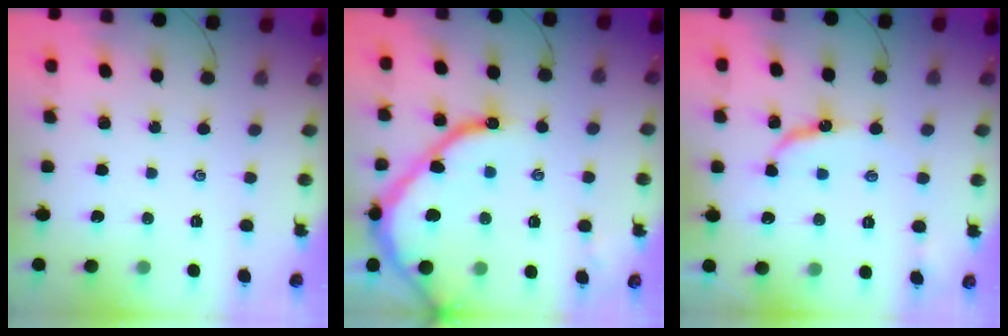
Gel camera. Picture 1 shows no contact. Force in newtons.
{"total": 16.8, "press": 16.7, "slide": 1.4}
{"total": 8.7, "press": 8.6, "slide": 0.8}